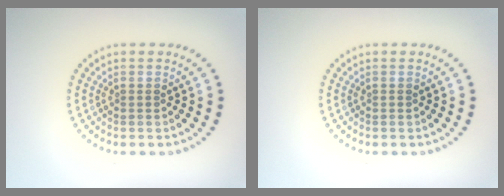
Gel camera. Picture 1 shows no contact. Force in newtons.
{"total": 0.0}